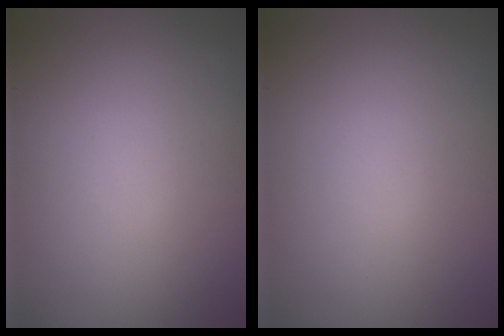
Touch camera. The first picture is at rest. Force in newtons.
{"total": 0.0}